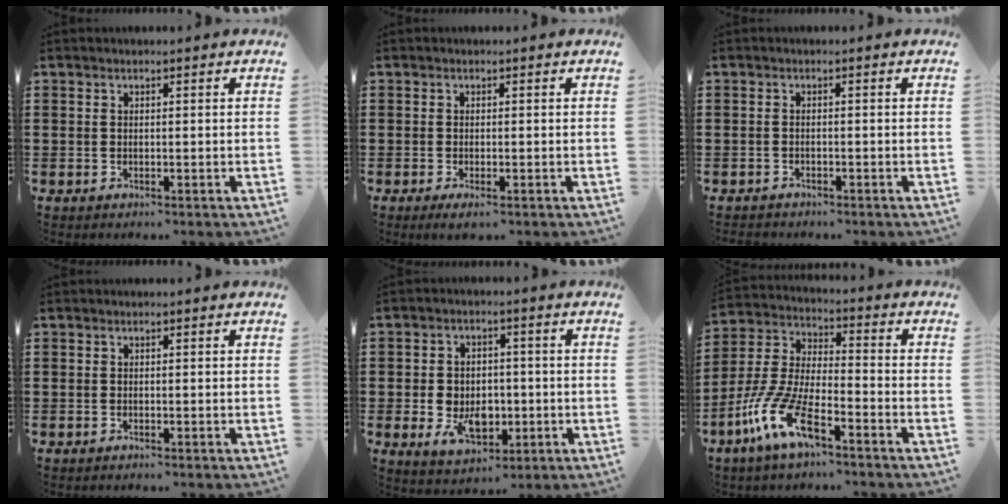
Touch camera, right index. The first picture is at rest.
{"total": 0.8, "force": [-0.4, 0.0, 0.7], "torque": [-0.018, -0.006, -0.009]}
{"total": 0.8, "force": [-0.8, 0.0, 0.1], "torque": [-0.006, -0.003, -0.015]}
{"total": 0.0}
{"total": 6.8, "force": [-1.5, 5.0, 4.4], "torque": [-0.079, 0.003, -0.030]}
{"total": 10.4, "force": [-6.8, 2.6, 7.4], "torque": [-0.188, -0.011, -0.140]}